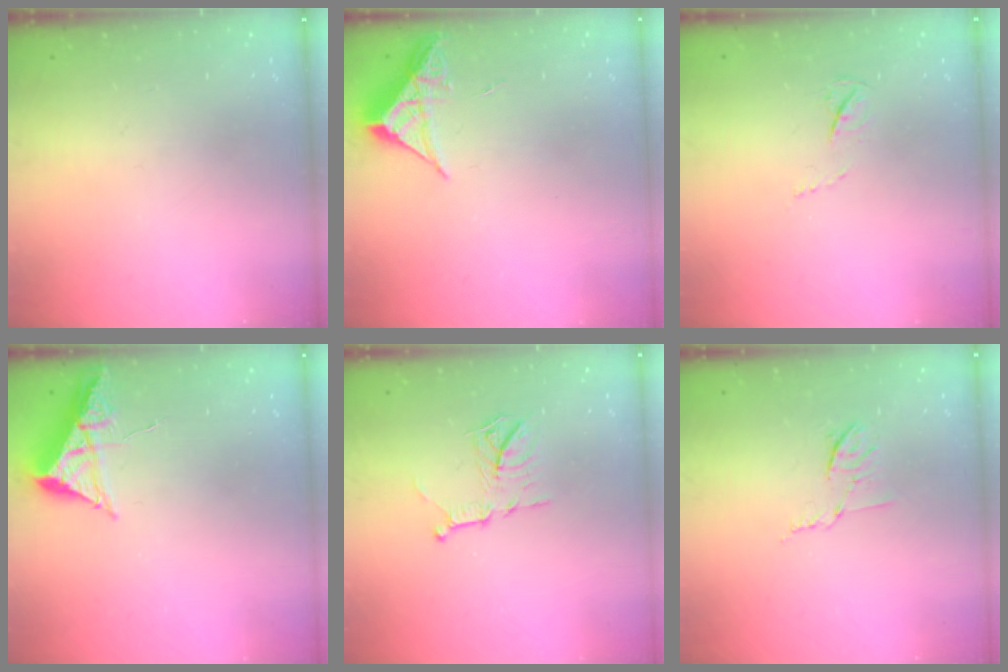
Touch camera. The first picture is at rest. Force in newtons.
{"total": 5.2, "press": 5.1, "slide": 0.3}
{"total": 3.3, "press": 3.2, "slide": 0.5}
{"total": 7.9, "press": 7.9, "slide": 0.8}
{"total": 10.6, "press": 10.6, "slide": 0.8}
{"total": 5.9, "press": 5.9, "slide": 1.0}